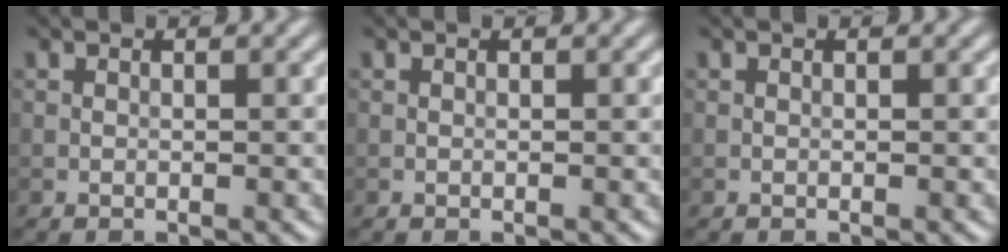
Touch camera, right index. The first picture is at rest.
{"total": 0.0}
{"total": 0.0}